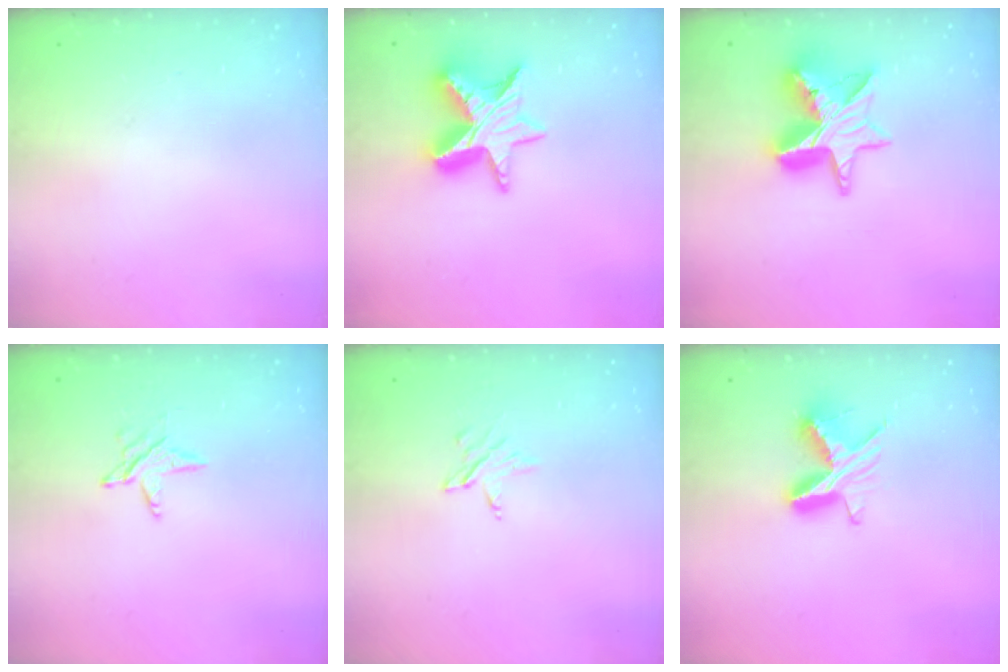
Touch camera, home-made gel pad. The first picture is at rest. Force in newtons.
{"total": 12.9, "press": 12.9, "slide": 0.9}
{"total": 14.7, "press": 14.6, "slide": 1.5}
{"total": 4.5, "press": 4.5, "slide": 0.4}
{"total": 3.0, "press": 3.0, "slide": 0.3}
{"total": 9.5, "press": 9.4, "slide": 0.5}